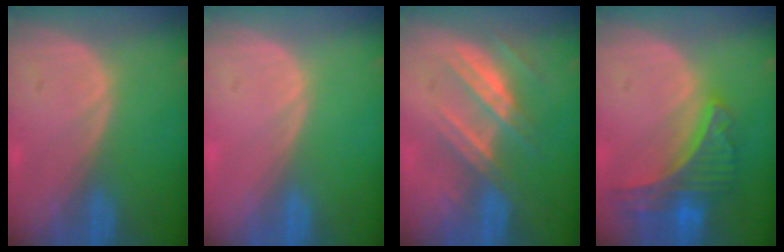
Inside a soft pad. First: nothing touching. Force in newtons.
{"total": 0.0}
{"total": 7.4, "press": 6.8, "slide": 3.0}
{"total": 8.9, "press": 7.6, "slide": 4.5}